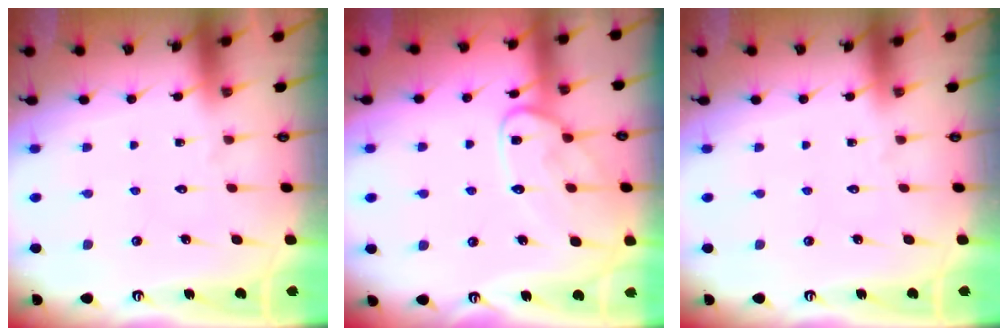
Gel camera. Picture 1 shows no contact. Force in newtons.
{"total": 12.4, "press": 12.3, "slide": 1.1}
{"total": 0.0}